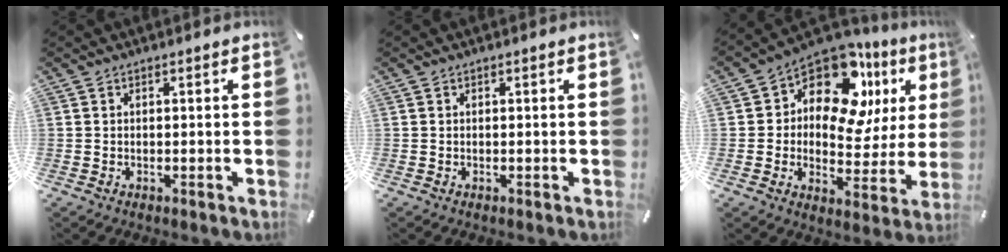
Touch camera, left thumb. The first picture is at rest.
{"total": 0.0}
{"total": 14.9, "force": [7.3, 9.2, 9.1], "torque": [-0.143, -0.055, 0.129]}